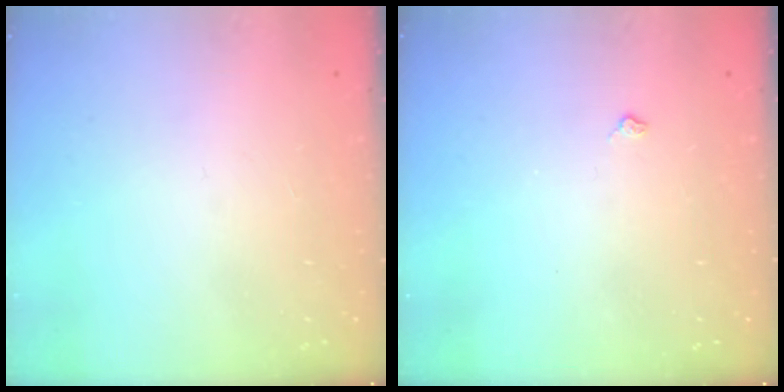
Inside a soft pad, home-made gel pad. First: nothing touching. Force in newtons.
{"total": 3.0, "press": 3.0, "slide": 0.5}